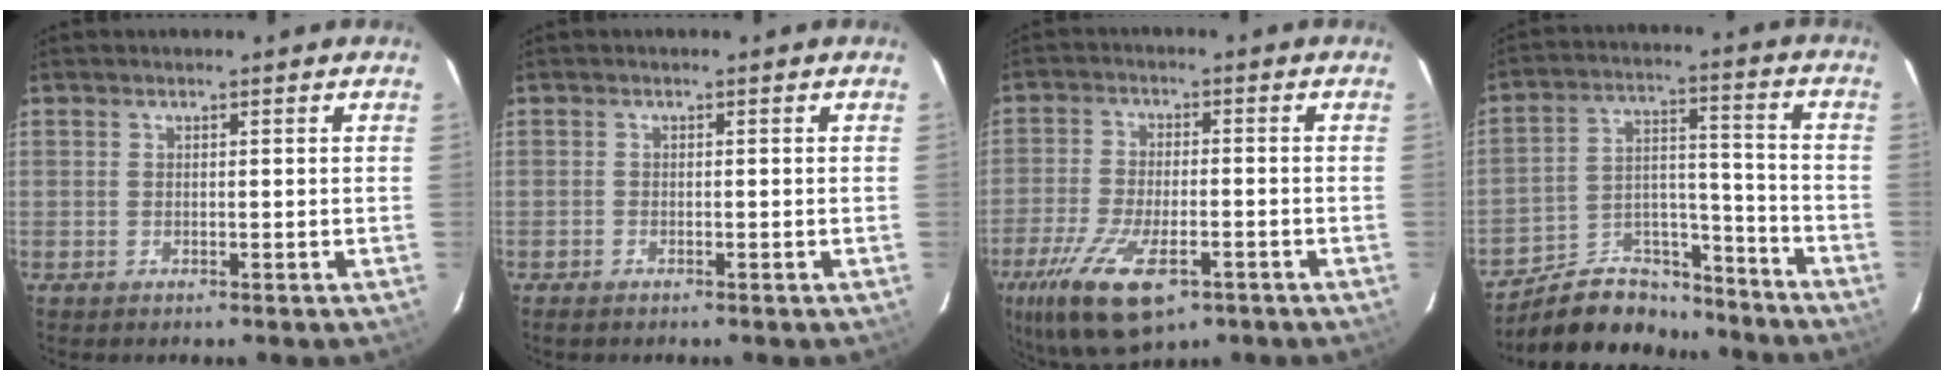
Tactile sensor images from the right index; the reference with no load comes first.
{"total": 0.6, "force": [-0.6, 0.3, 0.1], "torque": [-0.006, 0.001, -0.013]}
{"total": 16.8, "force": [-9.3, 6.9, 12.2], "torque": [-0.265, -0.049, -0.159]}
{"total": 16.0, "force": [-13.6, 6.9, 5.1], "torque": [-0.100, 0.048, -0.208]}